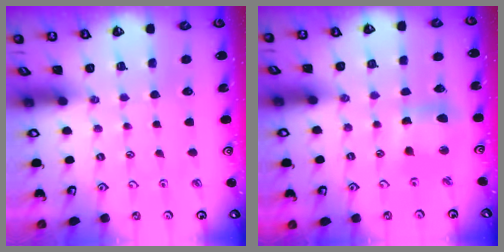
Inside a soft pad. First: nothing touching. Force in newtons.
{"total": 8.3, "press": 8.1, "slide": 1.5}